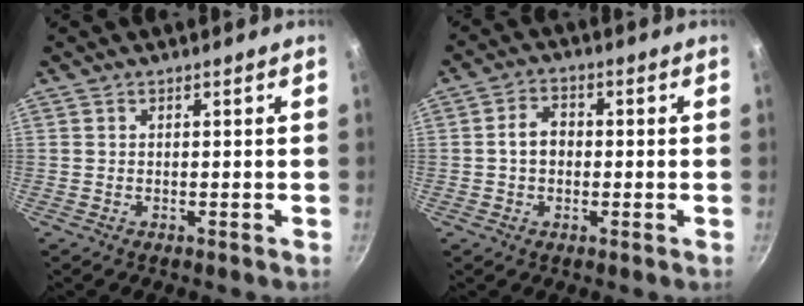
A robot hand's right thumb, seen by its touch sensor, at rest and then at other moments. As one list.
[{"total": 4.8, "force": [-0.2, 3.7, 3.1], "torque": [-0.036, 0.014, -0.007]}]